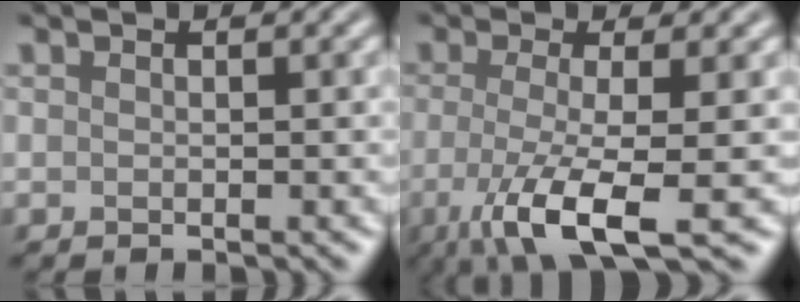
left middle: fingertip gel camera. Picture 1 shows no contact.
{"total": 6.9, "force": [-2.7, 1.3, 6.2], "torque": [-0.113, -0.012, -0.047]}